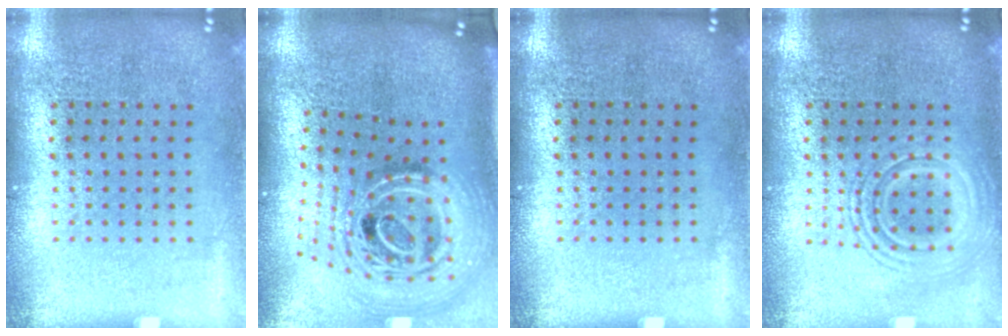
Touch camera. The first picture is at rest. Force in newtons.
{"total": 3.0, "press": 2.0, "slide": 2.2}
{"total": 0.0}
{"total": 2.6, "press": 2.6, "slide": 0.5}